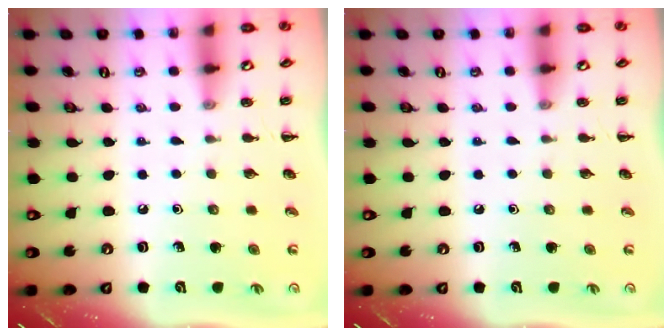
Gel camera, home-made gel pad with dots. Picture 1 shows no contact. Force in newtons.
{"total": 0.0}